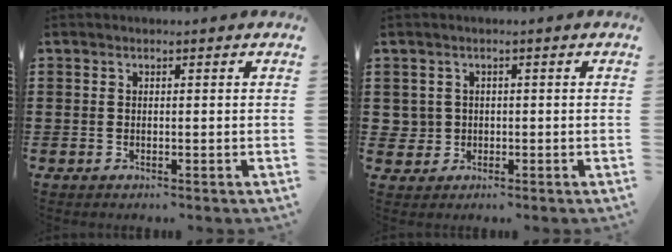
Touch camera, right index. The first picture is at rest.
{"total": 2.0, "force": [-0.5, 1.9, 0.2], "torque": [-0.014, 0.003, -0.012]}